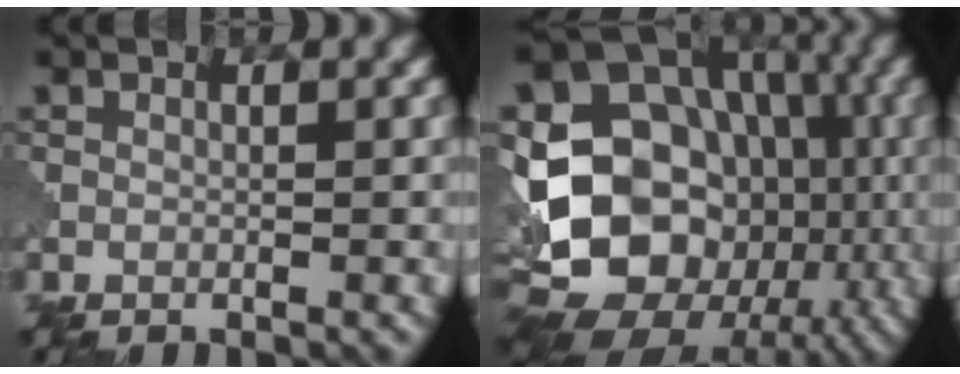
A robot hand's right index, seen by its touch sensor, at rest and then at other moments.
{"total": 21.6, "force": [-2.6, 17.9, 11.9], "torque": [-0.179, 0.002, -0.066]}